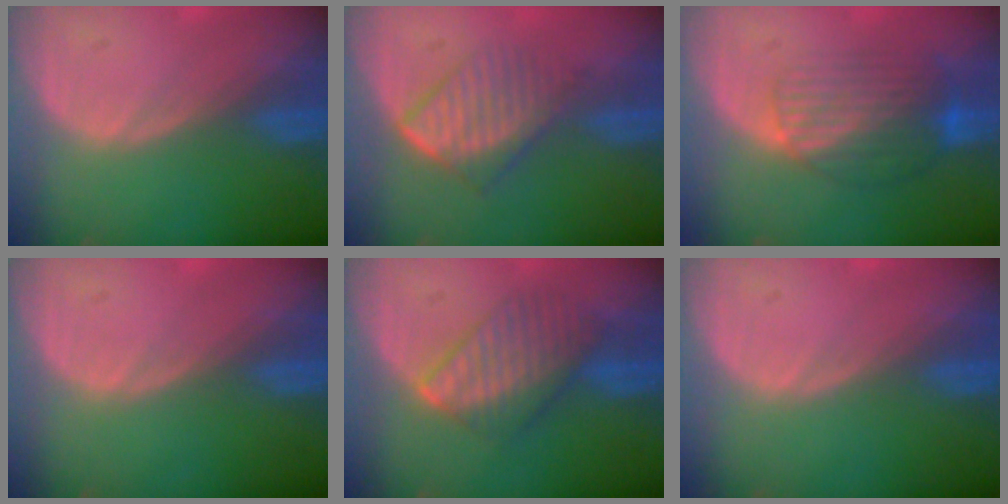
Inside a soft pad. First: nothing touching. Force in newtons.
{"total": 6.9, "press": 6.0, "slide": 3.5}
{"total": 8.4, "press": 7.2, "slide": 4.4}
{"total": 0.0}
{"total": 6.8, "press": 6.8, "slide": 0.2}
{"total": 0.0}